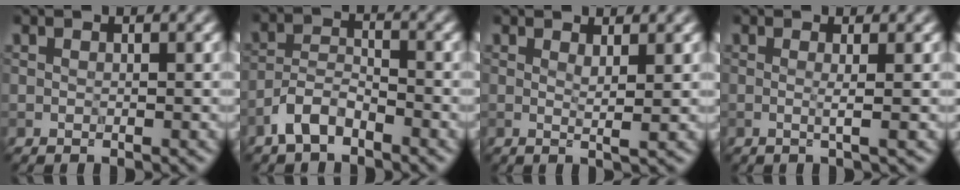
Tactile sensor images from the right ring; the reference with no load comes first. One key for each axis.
{"total": 3.2, "fx": -2.4, "fy": 1.3, "fz": 1.6, "tx": -0.032, "ty": 0.012, "tz": -0.055}
{"total": 1.5, "fx": 0.6, "fy": 0.2, "fz": 1.3, "tx": -0.020, "ty": -0.001, "tz": 0.008}
{"total": 1.6, "fx": 0.2, "fy": 0.5, "fz": 1.5, "tx": -0.017, "ty": 0.000, "tz": -0.016}